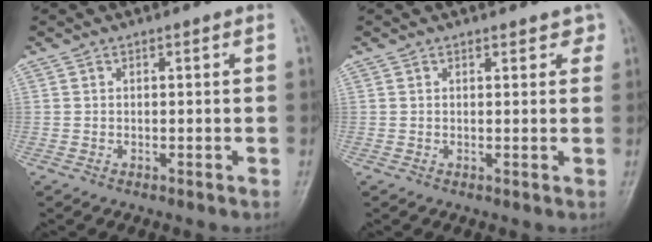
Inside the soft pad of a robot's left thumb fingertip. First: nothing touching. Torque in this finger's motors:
{"motor_torque": [-0.06, 0.00, -0.03, -0.14, 0.04]}